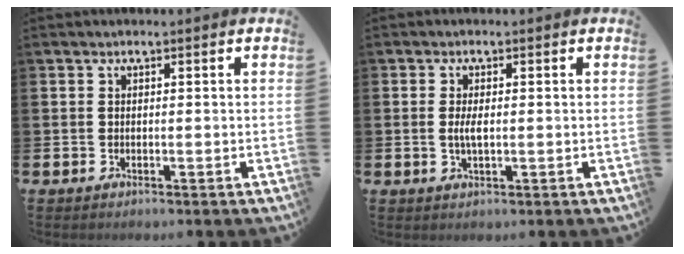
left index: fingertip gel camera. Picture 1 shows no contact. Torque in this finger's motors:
{"motor_torque": [0.39, 0.34, 0.03, 0.07]}